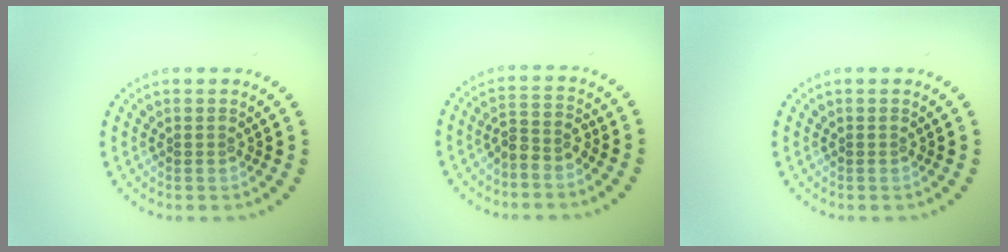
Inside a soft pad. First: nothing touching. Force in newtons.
{"total": 2.1, "press": 1.6, "slide": 1.2}
{"total": 0.0}